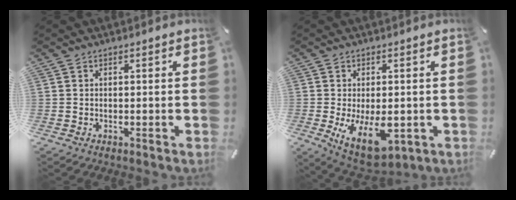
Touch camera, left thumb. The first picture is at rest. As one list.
[{"total": 11.6, "force": [-2.3, 6.6, 9.2], "torque": [-0.151, -0.013, -0.032]}]